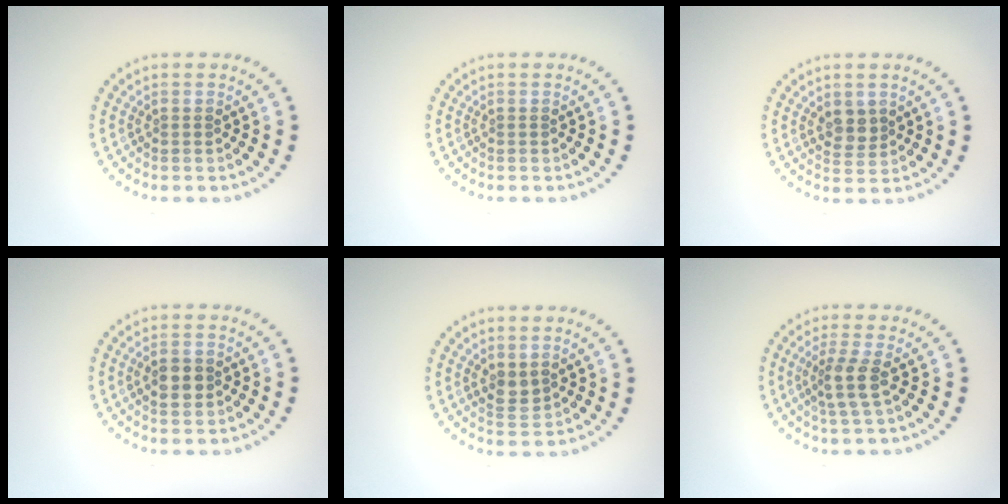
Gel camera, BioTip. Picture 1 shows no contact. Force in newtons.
{"total": 0.0}
{"total": 2.0, "press": 1.9, "slide": 0.8}
{"total": 2.8, "press": 2.8, "slide": 0.1}
{"total": 1.6, "press": 1.4, "slide": 0.7}
{"total": 2.4, "press": 1.9, "slide": 1.5}